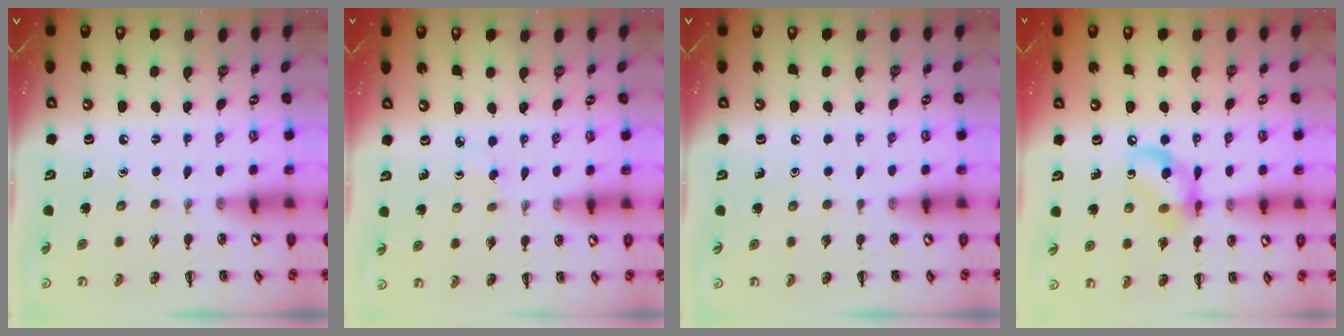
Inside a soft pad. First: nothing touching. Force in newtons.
{"total": 2.3, "press": 2.1, "slide": 0.9}
{"total": 0.7, "press": 0.6, "slide": 0.4}
{"total": 11.8, "press": 11.6, "slide": 2.4}